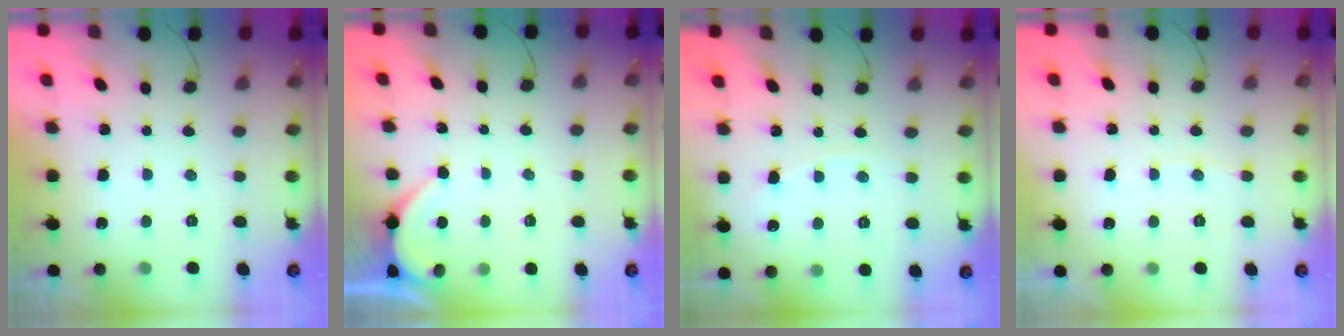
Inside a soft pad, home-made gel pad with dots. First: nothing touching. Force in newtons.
{"total": 1.4, "press": 1.4, "slide": 0.2}
{"total": 3.2, "press": 3.1, "slide": 0.4}
{"total": 2.5, "press": 2.5, "slide": 0.3}